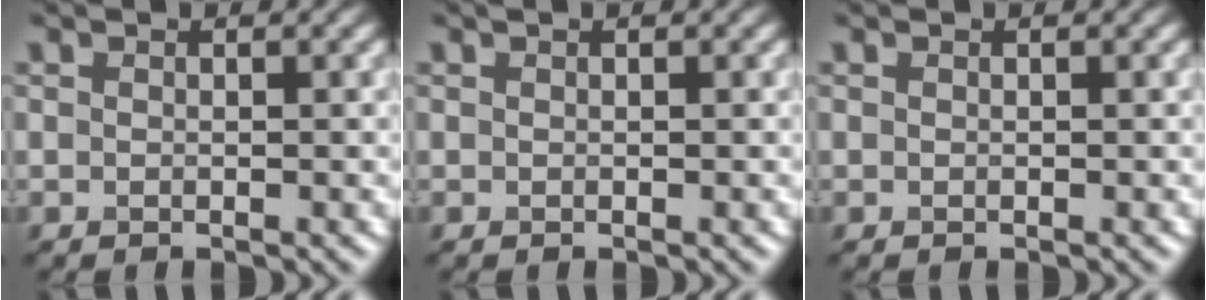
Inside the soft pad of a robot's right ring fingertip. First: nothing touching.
{"total": 0.0}
{"total": 0.0}